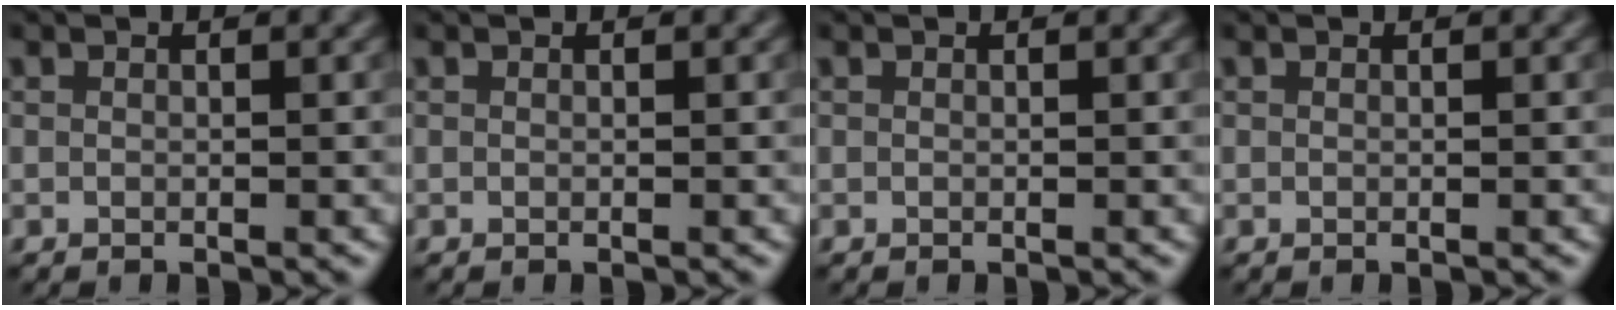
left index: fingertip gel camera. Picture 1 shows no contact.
{"total": 0.0}
{"total": 0.0}
{"total": 0.0}